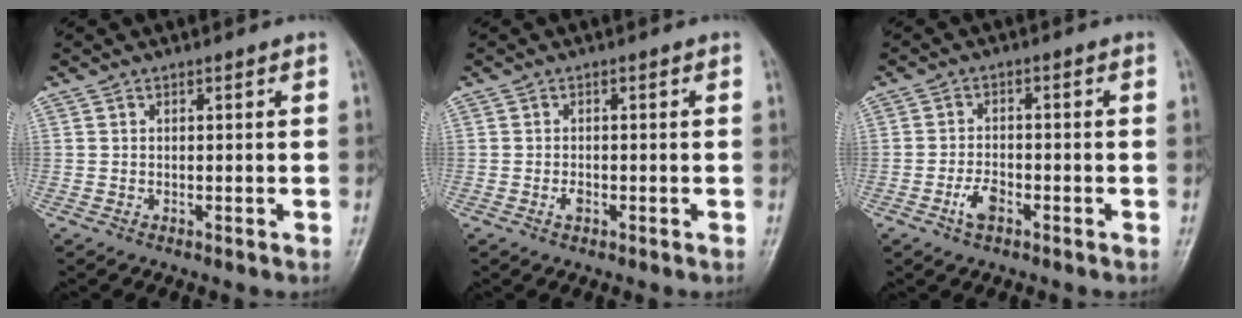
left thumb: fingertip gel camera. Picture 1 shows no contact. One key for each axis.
{"total": 1.4, "fx": -0.6, "fy": 0.8, "fz": 1.0, "tx": -0.018, "ty": 0.000, "tz": -0.013}
{"total": 3.8, "fx": -2.0, "fy": 1.9, "fz": 2.6, "tx": -0.049, "ty": 0.014, "tz": -0.039}